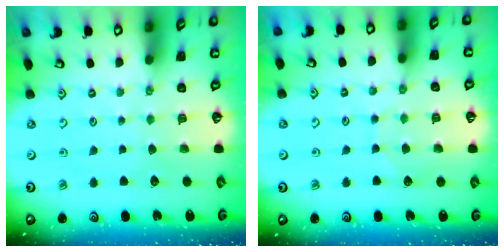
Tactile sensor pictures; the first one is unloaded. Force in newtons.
{"total": 4.7, "press": 4.6, "slide": 0.6}